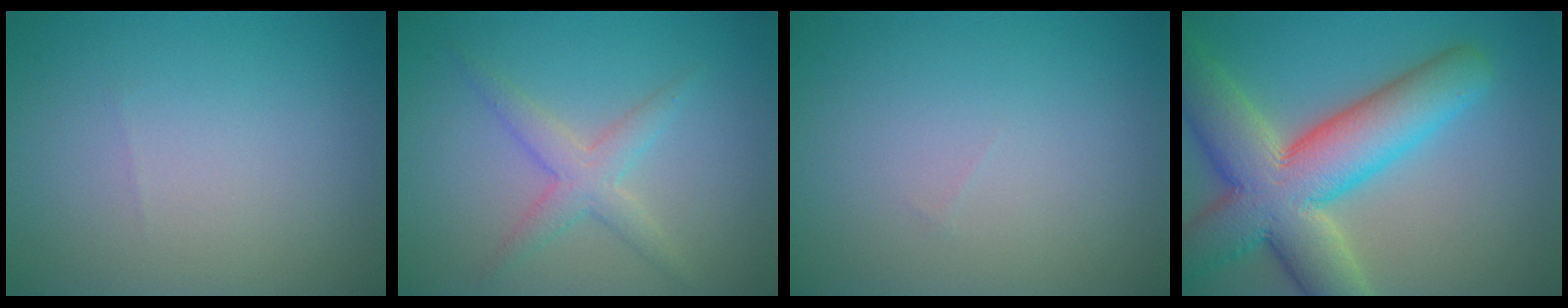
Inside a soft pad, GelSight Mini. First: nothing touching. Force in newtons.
{"total": 2.7, "press": 2.7, "slide": 0.1}
{"total": 0.0}
{"total": 11.8, "press": 11.7, "slide": 1.3}